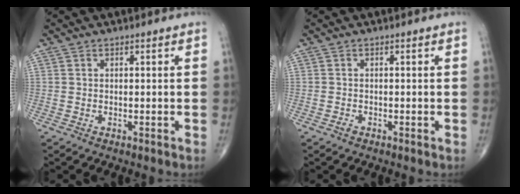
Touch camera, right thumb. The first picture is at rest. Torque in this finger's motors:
{"motor_torque": [1.06, 0.86, 0.25, -0.38, 0.00]}